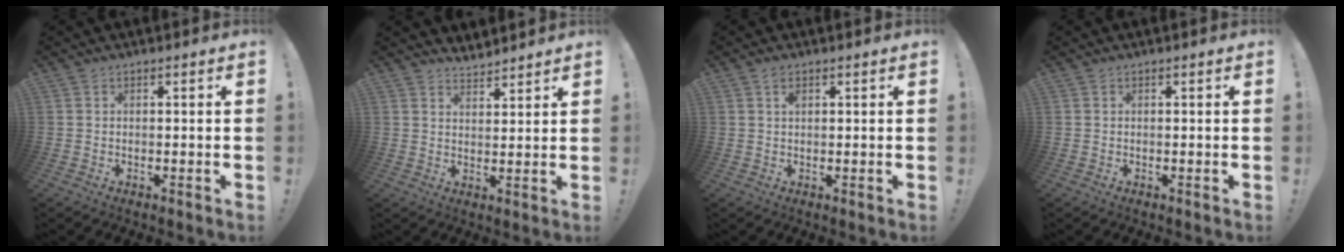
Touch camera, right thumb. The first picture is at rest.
{"total": 4.0, "force": [3.9, 1.0, 0.6], "torque": [0.001, -0.032, 0.070]}
{"total": 0.6, "force": [0.1, 0.5, 0.3], "torque": [-0.006, 0.003, 0.002]}
{"total": 0.0}